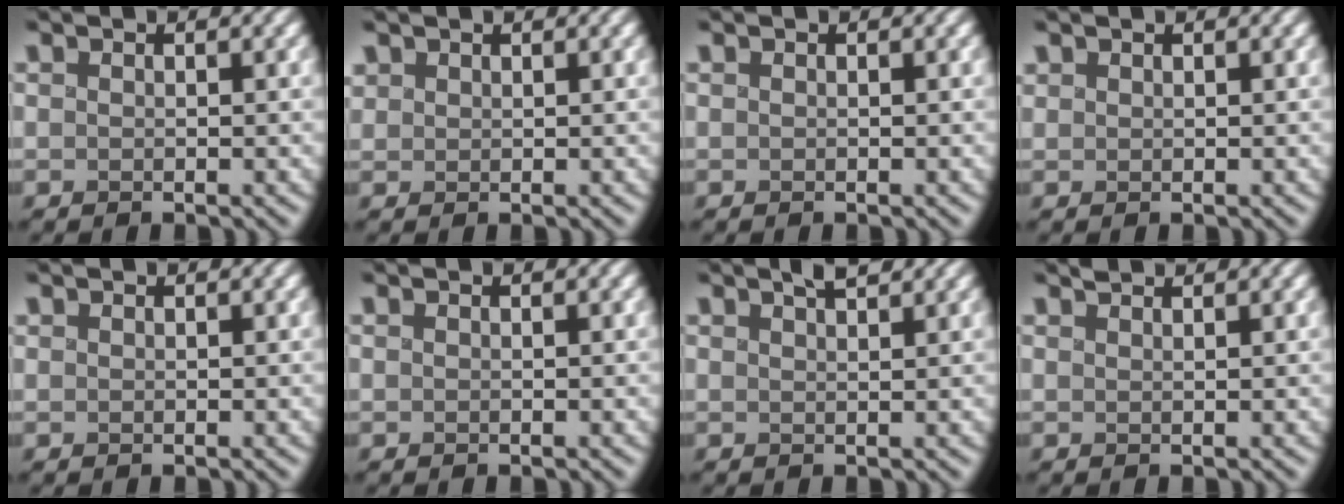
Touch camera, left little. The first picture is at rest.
{"total": 0.8, "force": [0.7, 0.5, 0.0], "torque": [0.000, 0.005, 0.016]}
{"total": 0.0}
{"total": 0.5, "force": [0.5, 0.2, -0.1], "torque": [0.002, 0.004, 0.012]}
{"total": 0.0}
{"total": 0.0}
{"total": 1.8, "force": [1.3, 0.4, 1.2], "torque": [-0.007, 0.006, 0.023]}
{"total": 0.8, "force": [0.7, -0.1, 0.1], "torque": [0.002, 0.005, 0.013]}